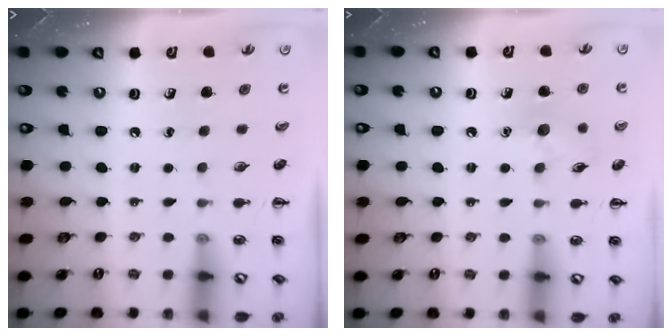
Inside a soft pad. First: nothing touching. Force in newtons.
{"total": 8.1, "press": 7.9, "slide": 1.5}